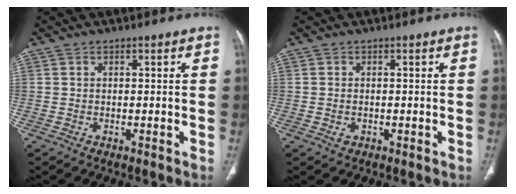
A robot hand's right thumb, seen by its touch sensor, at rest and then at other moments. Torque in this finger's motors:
{"motor_torque": [-0.86, 0.11, -0.08, 0.46, 0.05]}